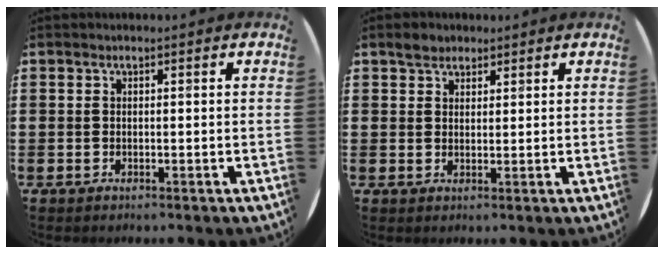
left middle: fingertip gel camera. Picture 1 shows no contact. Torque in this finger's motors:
{"motor_torque": [0.15, -0.12, 0.02, 0.01]}